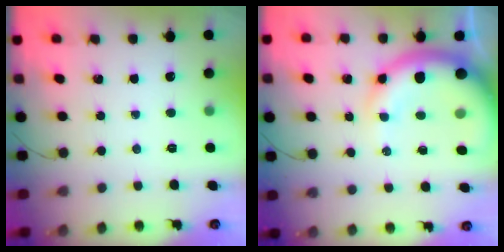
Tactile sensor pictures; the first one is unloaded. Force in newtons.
{"total": 15.3, "press": 14.9, "slide": 3.5}